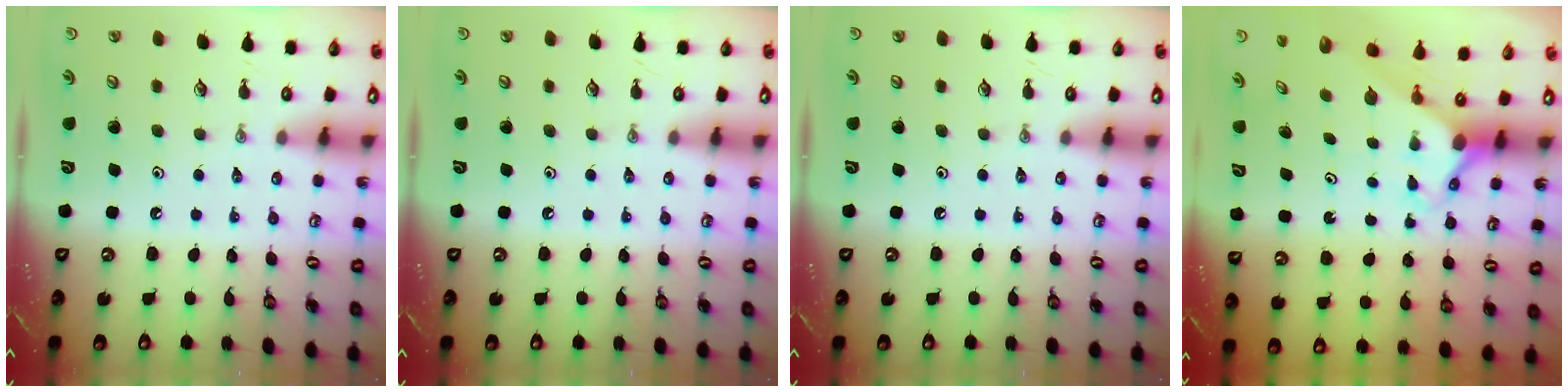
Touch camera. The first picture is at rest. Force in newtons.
{"total": 0.0}
{"total": 0.0}
{"total": 2.5, "press": 2.5, "slide": 0.2}